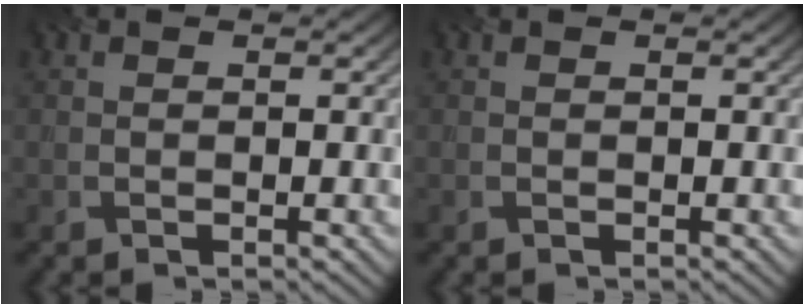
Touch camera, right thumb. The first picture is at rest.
{"total": 0.0}